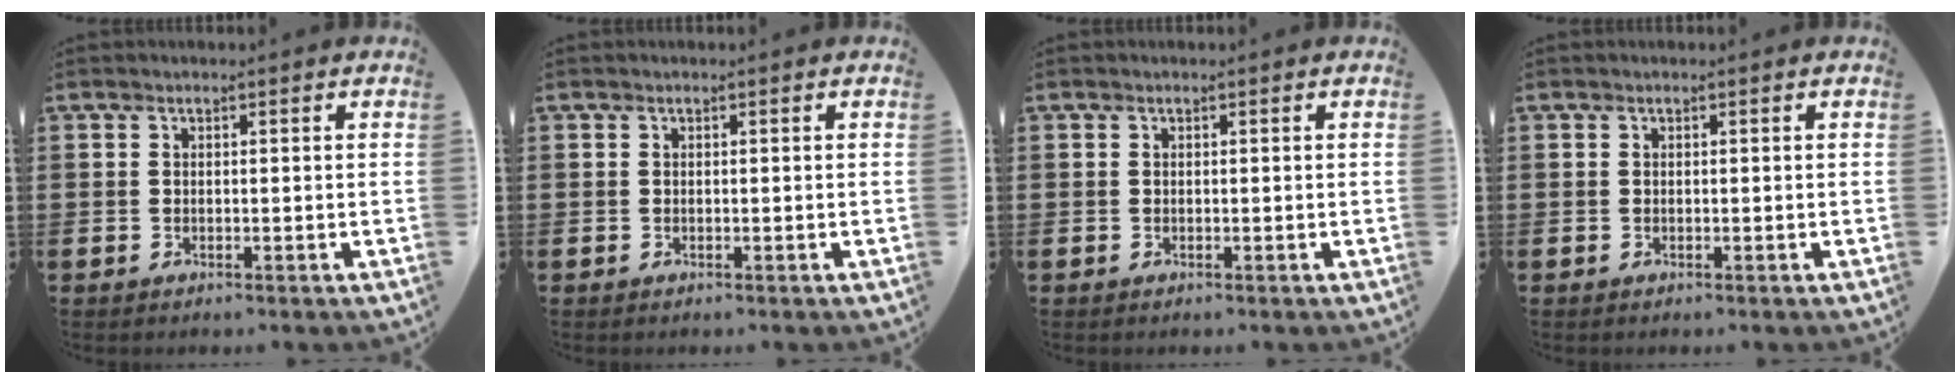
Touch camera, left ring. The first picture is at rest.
{"total": 0.0}
{"total": 0.0}
{"total": 0.0}